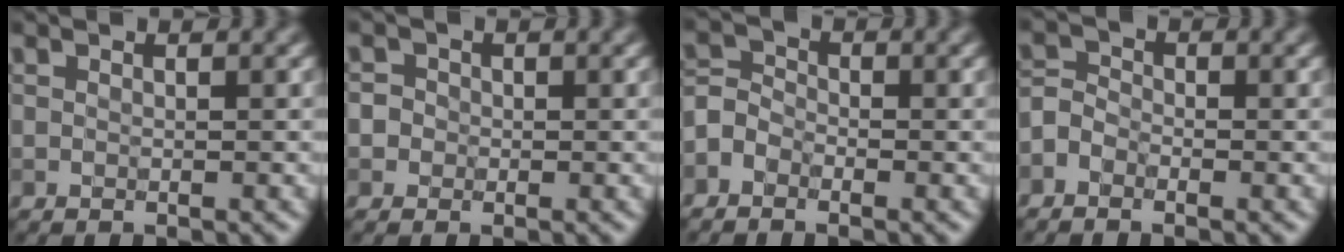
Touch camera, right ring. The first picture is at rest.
{"total": 2.4, "force": [0.4, 2.2, 1.0], "torque": [0.005, 0.016, -0.015]}
{"total": 2.5, "force": [-1.6, 1.7, 1.0], "torque": [-0.016, 0.006, -0.039]}
{"total": 2.1, "force": [-1.4, 1.4, 0.9], "torque": [-0.015, 0.006, -0.033]}